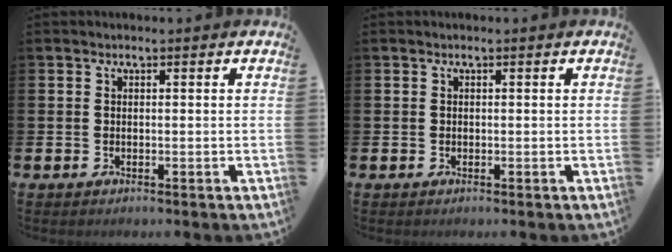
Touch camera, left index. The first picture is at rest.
{"total": 0.0}